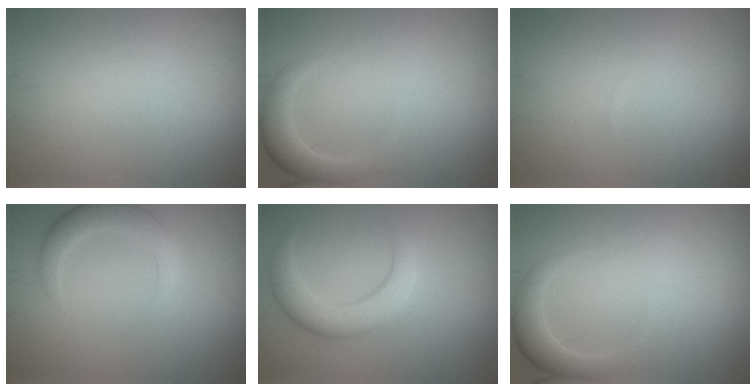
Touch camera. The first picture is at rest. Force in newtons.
{"total": 2.4, "press": 2.4, "slide": 0.1}
{"total": 0.0}
{"total": 3.1, "press": 3.0, "slide": 0.3}
{"total": 4.0, "press": 4.0, "slide": 0.3}
{"total": 2.4, "press": 2.4, "slide": 0.1}